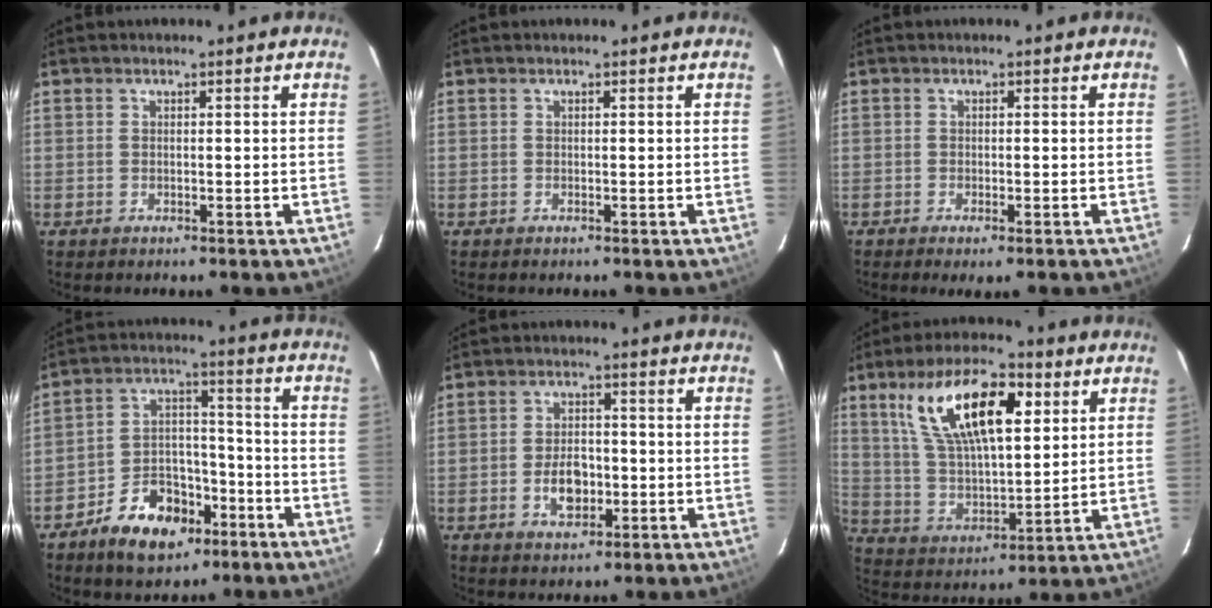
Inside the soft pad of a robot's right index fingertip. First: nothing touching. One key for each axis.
{"total": 0.0}
{"total": 2.5, "fx": -1.6, "fy": 0.4, "fz": 1.8, "tx": -0.038, "ty": -0.008, "tz": -0.025}
{"total": 12.5, "fx": -7.9, "fy": 7.5, "fz": 6.1, "tx": -0.122, "ty": 0.029, "tz": -0.121}
{"total": 6.3, "fx": -1.9, "fy": 3.9, "fz": 4.6, "tx": -0.088, "ty": 0.005, "tz": -0.025}
{"total": 18.4, "fx": 7.8, "fy": 7.4, "fz": 15.0, "tx": -0.272, "ty": 0.025, "tz": 0.148}